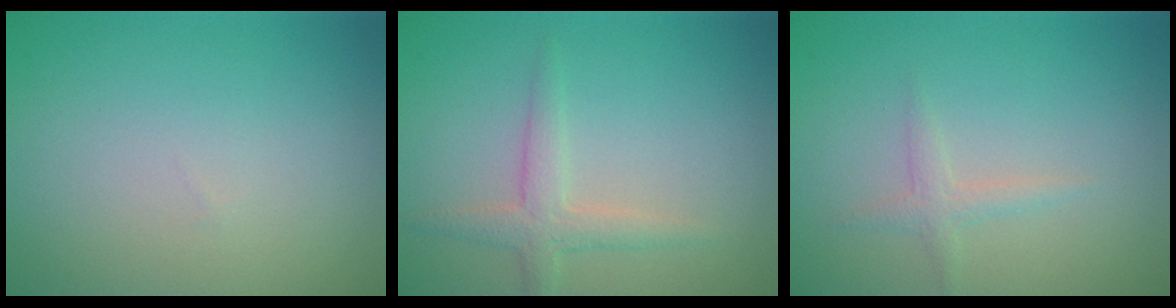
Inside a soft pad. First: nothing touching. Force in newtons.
{"total": 2.1, "press": 2.1, "slide": 0.1}
{"total": 1.2, "press": 1.2, "slide": 0.0}